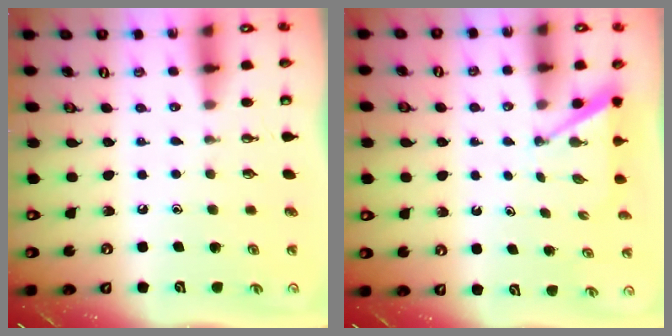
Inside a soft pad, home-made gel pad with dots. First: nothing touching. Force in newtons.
{"total": 2.9, "press": 2.9, "slide": 0.2}